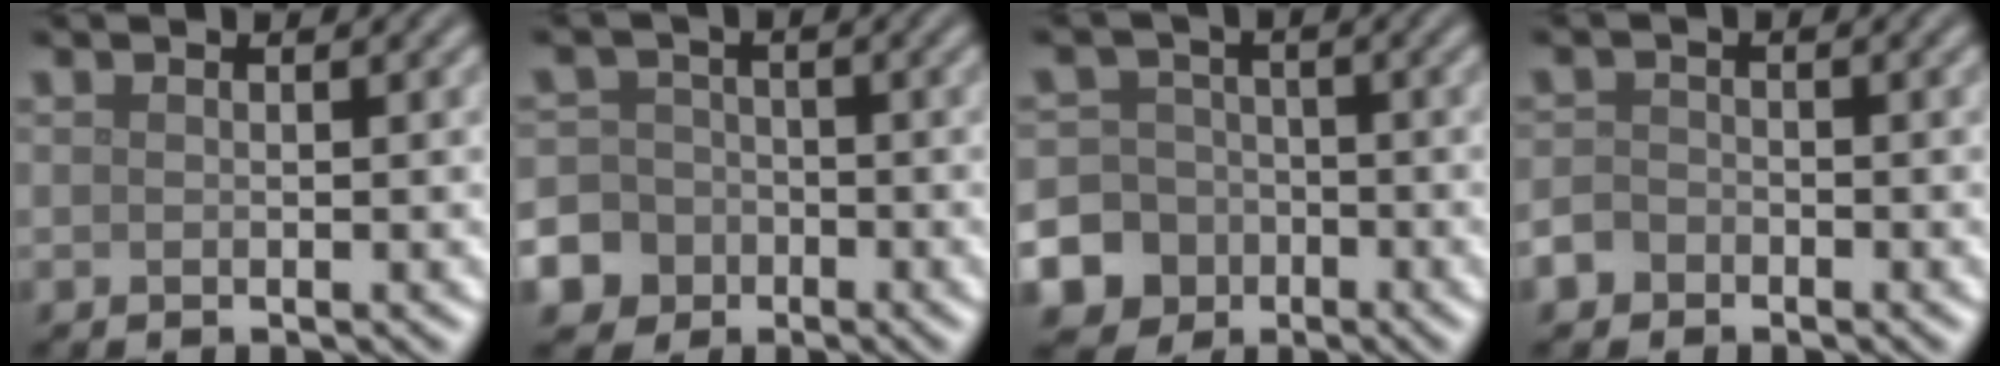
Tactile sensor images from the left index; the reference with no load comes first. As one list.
[{"total": 9.0, "force": [-4.5, 7.6, 1.5], "torque": [-0.043, -0.025, -0.103]}, {"total": 12.7, "force": [-5.5, 11.3, 1.8], "torque": [-0.065, -0.037, -0.112]}, {"total": 1.9, "force": [-1.3, 1.3, 0.4], "torque": [-0.006, 0.004, -0.032]}]